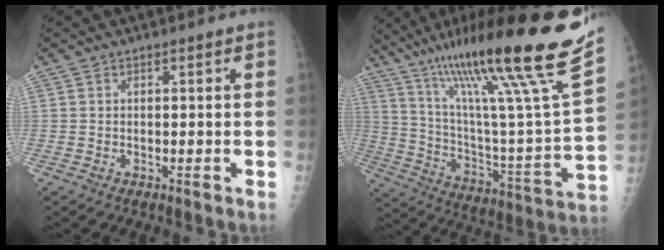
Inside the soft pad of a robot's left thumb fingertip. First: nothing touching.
{"total": 34.1, "force": [21.2, 3.6, 26.4], "torque": [-0.389, -0.054, 0.347]}